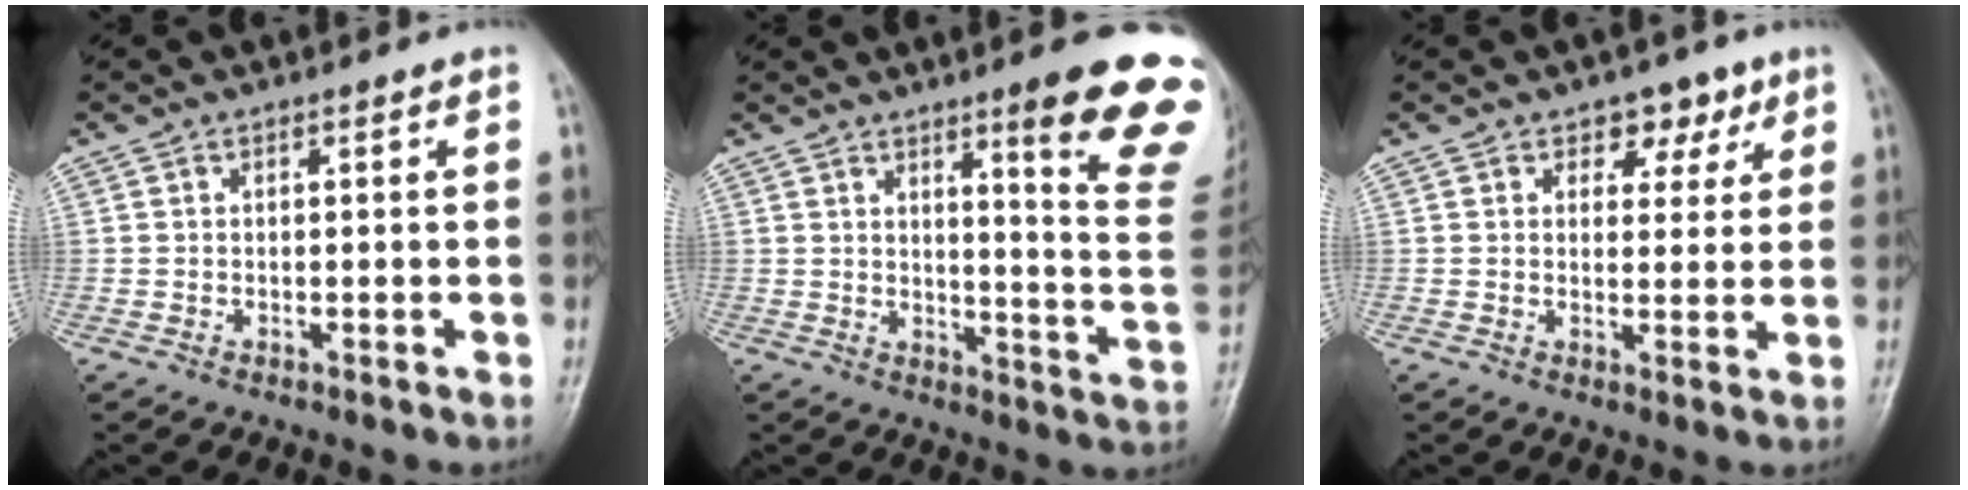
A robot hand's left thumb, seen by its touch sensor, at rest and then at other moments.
{"total": 17.3, "force": [10.5, 1.9, 13.6], "torque": [-0.137, -0.068, 0.132]}
{"total": 5.1, "force": [3.0, 3.5, 2.3], "torque": [0.003, -0.013, 0.038]}